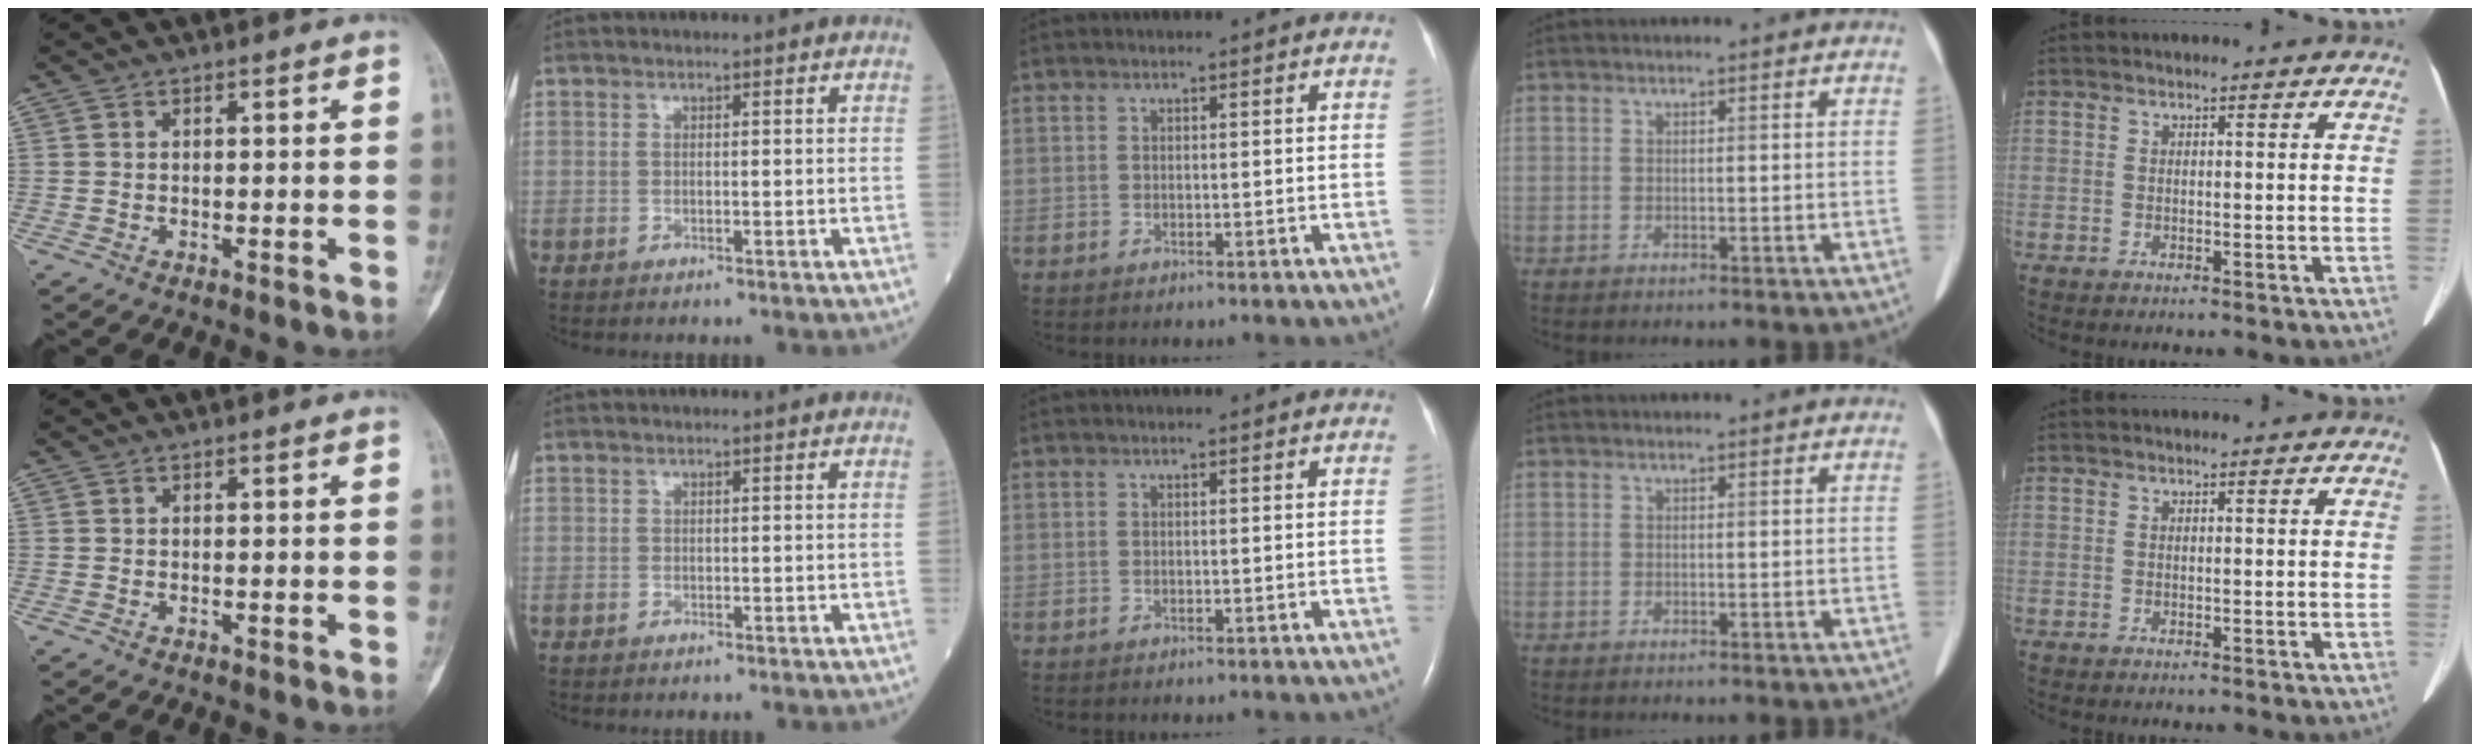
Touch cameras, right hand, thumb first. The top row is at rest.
{}